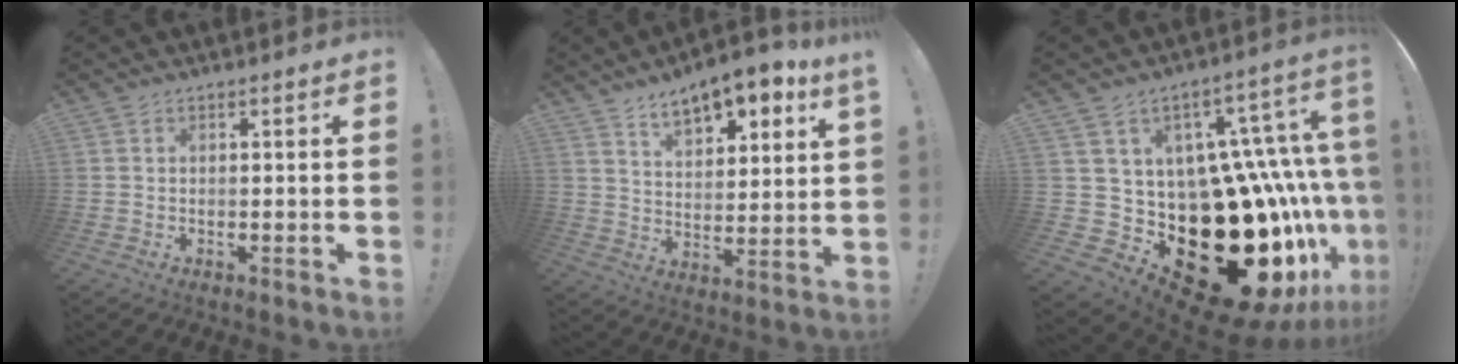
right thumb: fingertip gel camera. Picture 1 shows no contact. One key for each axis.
{"total": 10.6, "fx": 8.3, "fy": 3.4, "fz": 5.8, "tx": -0.095, "ty": -0.051, "tz": 0.146}
{"total": 31.6, "fx": -11.8, "fy": 17.2, "fz": 23.7, "tx": -0.272, "ty": -0.005, "tz": -0.114}